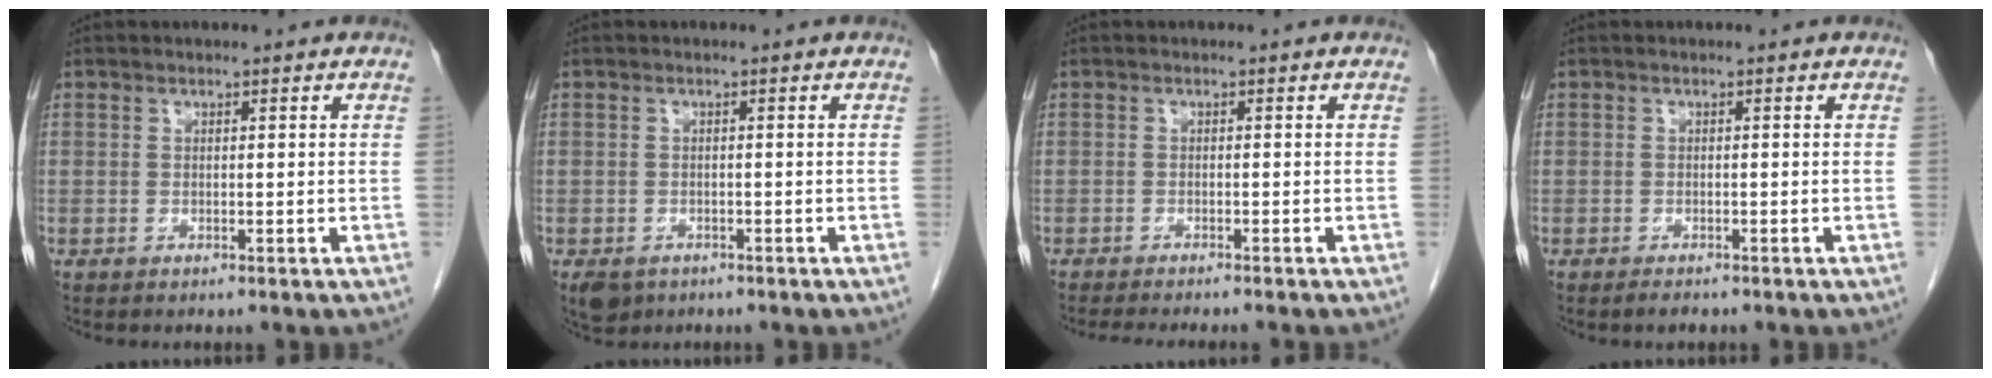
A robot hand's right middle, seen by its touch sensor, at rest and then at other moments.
{"total": 3.6, "force": [-2.3, 2.4, 1.3], "torque": [-0.020, -0.002, -0.032]}
{"total": 6.6, "force": [-5.8, 0.0, 3.1], "torque": [-0.027, -0.015, -0.086]}
{"total": 1.0, "force": [-0.8, 0.2, 0.5], "torque": [-0.015, -0.004, -0.011]}